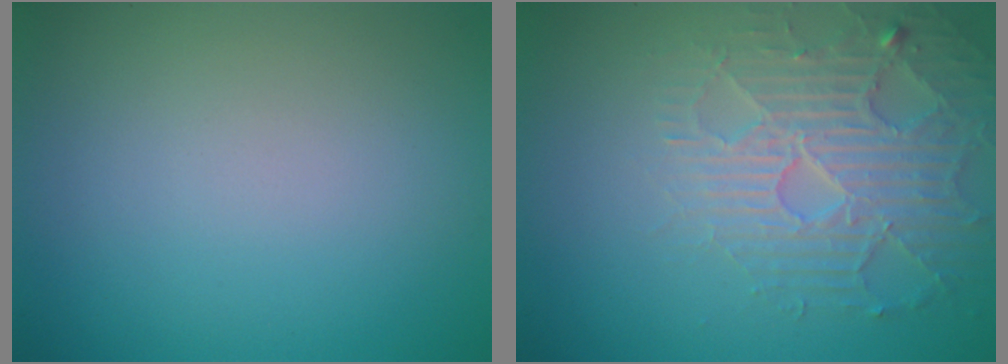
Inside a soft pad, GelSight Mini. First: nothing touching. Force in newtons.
{"total": 4.7, "press": 4.1, "slide": 2.4}